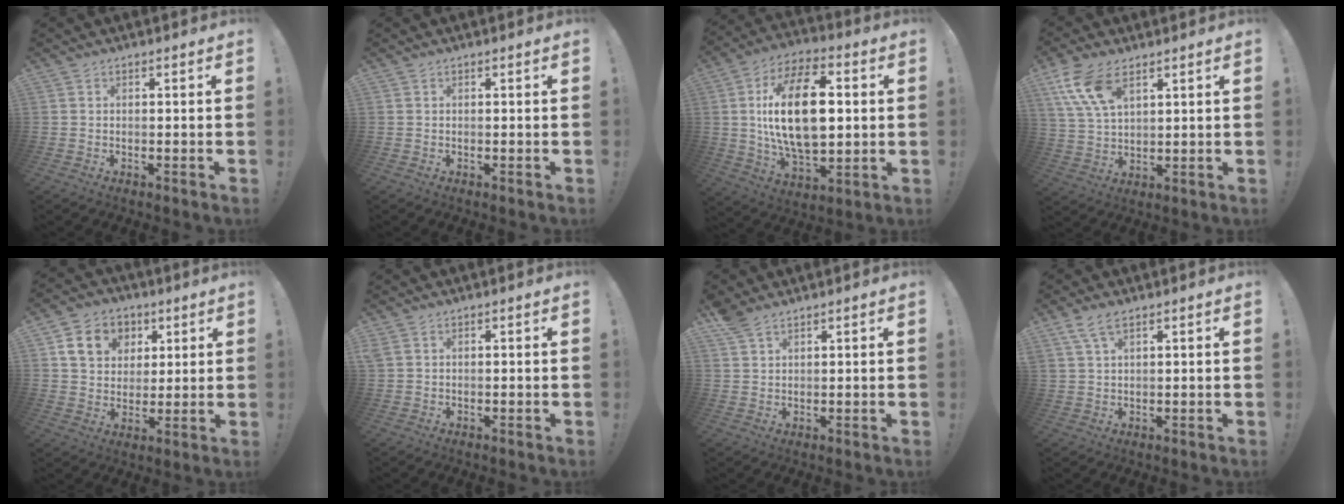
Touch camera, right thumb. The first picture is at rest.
{"total": 0.0}
{"total": 23.3, "force": [2.3, 12.1, 19.7], "torque": [-0.353, -0.002, 0.032]}
{"total": 11.7, "force": [6.5, 6.0, 7.7], "torque": [-0.150, -0.016, 0.126]}
{"total": 12.4, "force": [5.2, 10.0, 5.2], "torque": [-0.071, -0.017, 0.104]}
{"total": 1.4, "force": [0.6, 1.0, 0.9], "torque": [-0.019, 0.005, 0.012]}
{"total": 3.9, "force": [3.1, 1.6, 1.8], "torque": [-0.039, -0.013, 0.061]}
{"total": 5.3, "force": [3.5, 1.7, 3.7], "torque": [-0.075, -0.005, 0.066]}